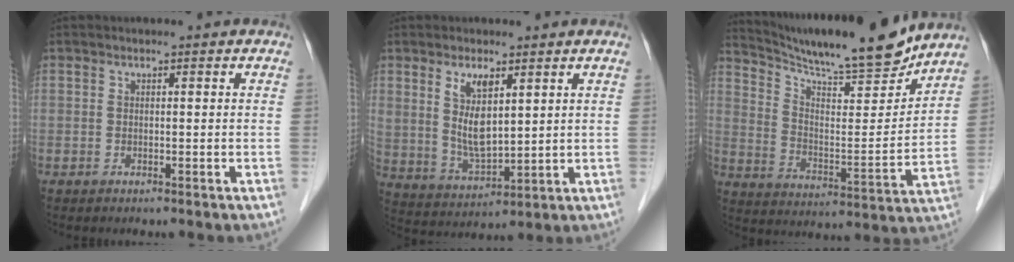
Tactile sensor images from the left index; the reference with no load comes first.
{"total": 7.4, "force": [3.1, 2.6, 6.2], "torque": [-0.124, -0.006, 0.070]}
{"total": 18.8, "force": [17.2, 1.0, 7.4], "torque": [-0.134, -0.026, 0.268]}